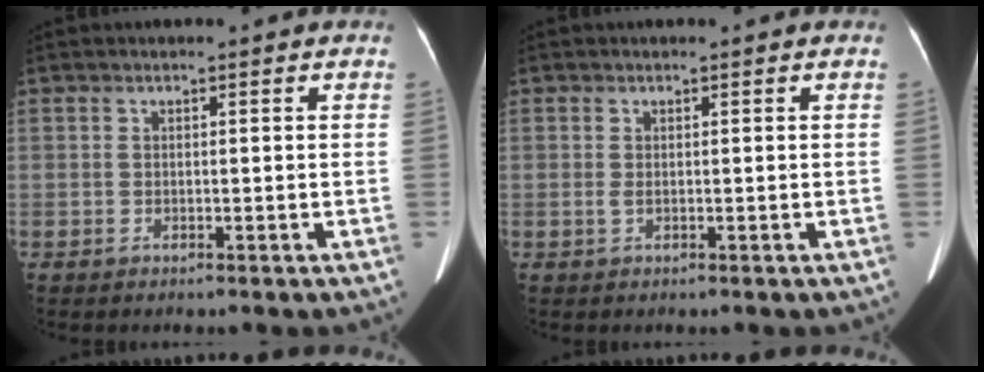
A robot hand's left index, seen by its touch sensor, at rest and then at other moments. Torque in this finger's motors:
{"motor_torque": [0.25, -0.02, 0.11, 0.02]}